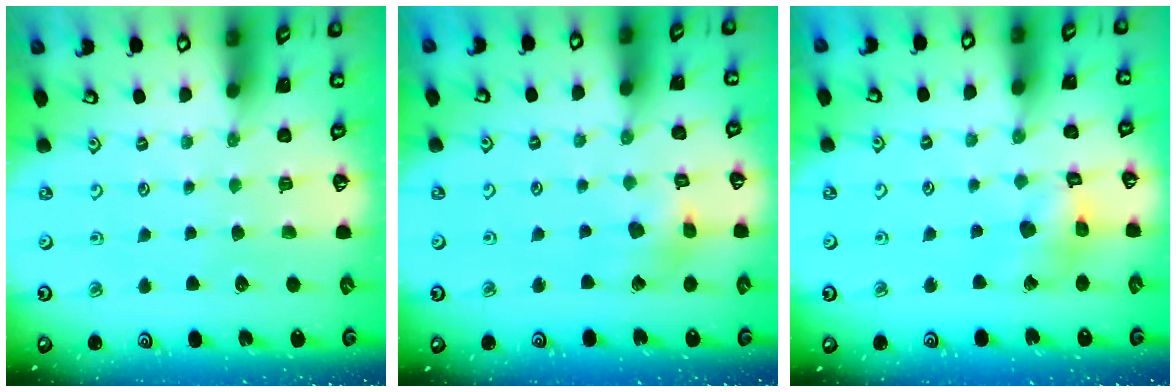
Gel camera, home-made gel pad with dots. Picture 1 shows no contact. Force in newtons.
{"total": 7.8, "press": 7.7, "slide": 1.0}
{"total": 9.4, "press": 9.3, "slide": 1.0}